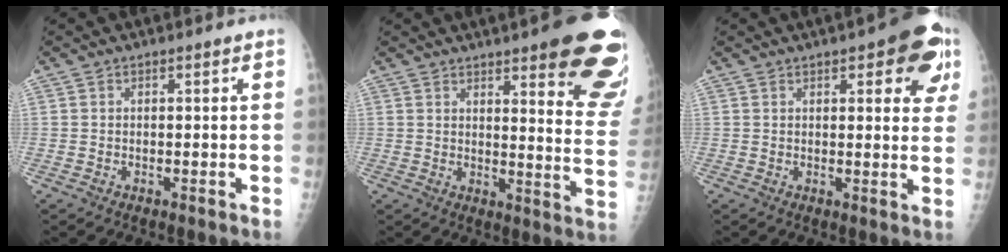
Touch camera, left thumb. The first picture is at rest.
{"total": 21.2, "force": [12.9, 4.7, 16.2], "torque": [-0.163, -0.059, 0.150]}
{"total": 11.2, "force": [5.2, 4.1, 9.1], "torque": [-0.068, -0.011, 0.053]}